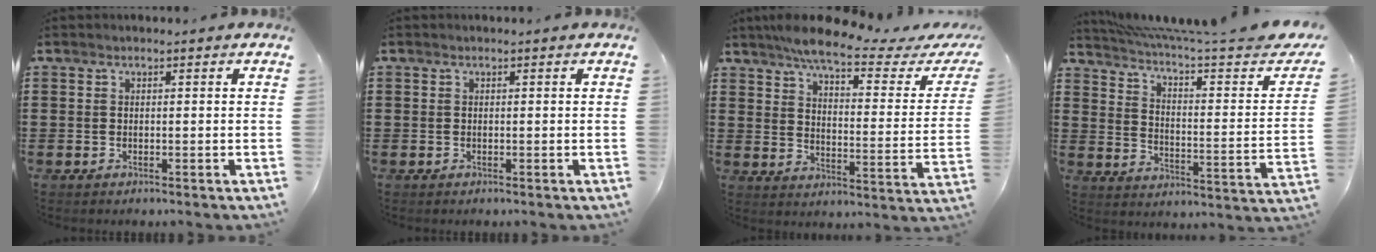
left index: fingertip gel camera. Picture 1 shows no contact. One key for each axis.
{"total": 0.0}
{"total": 7.1, "fx": 5.8, "fy": 0.3, "fz": 4.1, "tx": -0.096, "ty": -0.031, "tz": 0.095}
{"total": 5.0, "fx": 3.9, "fy": 0.2, "fz": 3.2, "tx": -0.074, "ty": -0.037, "tz": 0.058}